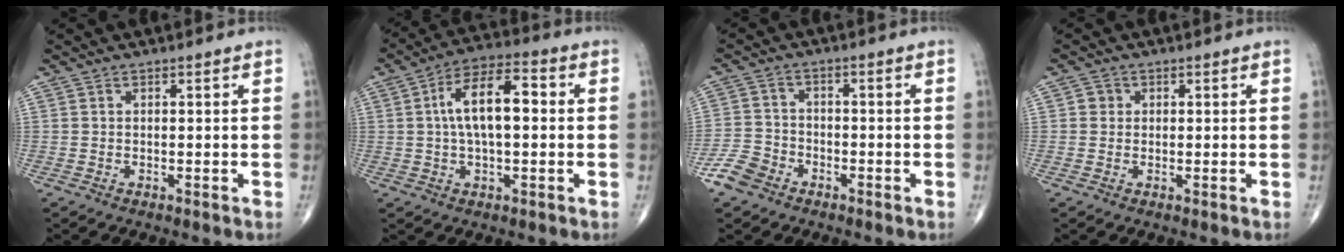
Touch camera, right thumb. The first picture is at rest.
{"total": 11.8, "force": [1.2, 5.3, 10.5], "torque": [-0.180, 0.027, 0.011]}
{"total": 5.7, "force": [-3.7, 3.9, 1.9], "torque": [-0.032, 0.017, -0.078]}
{"total": 1.6, "force": [0.2, 1.6, 0.4], "torque": [0.002, 0.002, 0.000]}